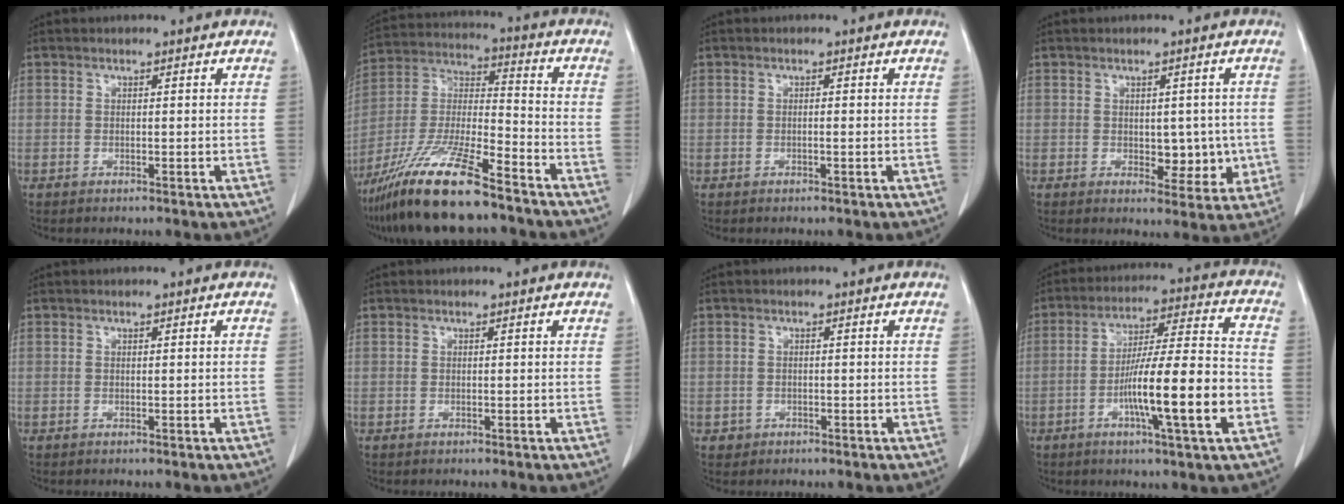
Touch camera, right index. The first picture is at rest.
{"total": 17.3, "force": [-12.7, 2.1, 11.6], "torque": [-0.255, -0.029, -0.238]}
{"total": 0.5, "force": [-0.1, 0.0, 0.5], "torque": [-0.009, 0.000, -0.002]}
{"total": 5.4, "force": [-0.4, 3.3, 4.3], "torque": [-0.042, 0.001, 0.005]}
{"total": 0.0}
{"total": 0.0}
{"total": 1.4, "force": [-0.7, 1.2, 0.0], "torque": [-0.002, 0.006, -0.008]}
{"total": 15.3, "force": [-4.6, 0.6, 14.5], "torque": [-0.245, 0.001, -0.077]}